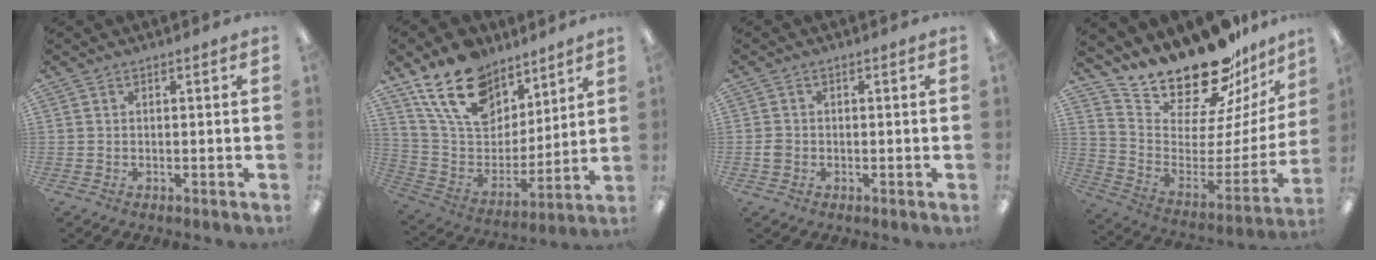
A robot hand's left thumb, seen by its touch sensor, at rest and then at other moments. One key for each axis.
{"total": 19.9, "fx": 13.4, "fy": 11.5, "fz": 9.2, "tx": -0.180, "ty": -0.066, "tz": 0.251}
{"total": 1.9, "fx": -0.4, "fy": 1.6, "fz": 0.8, "tx": -0.013, "ty": 0.004, "tz": -0.008}
{"total": 20.1, "fx": 18.7, "fy": 4.8, "fz": 5.5, "tx": -0.087, "ty": -0.166, "tz": 0.327}